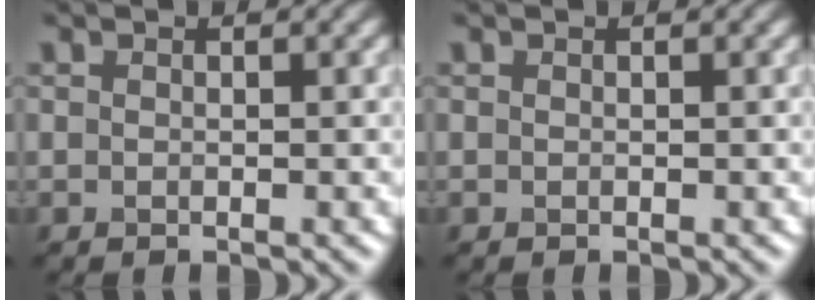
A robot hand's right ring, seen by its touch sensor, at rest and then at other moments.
{"total": 0.0}